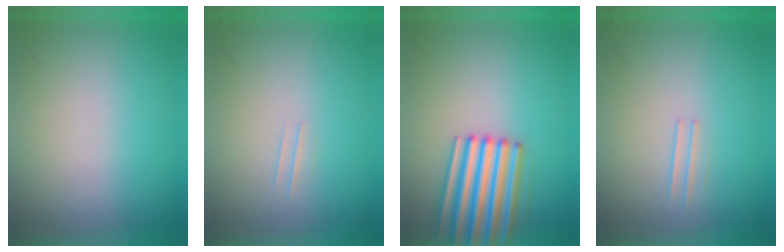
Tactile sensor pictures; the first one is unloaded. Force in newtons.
{"total": 1.1}
{"total": 4.7}
{"total": 1.2}